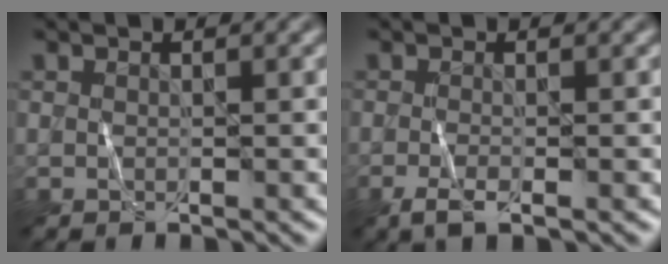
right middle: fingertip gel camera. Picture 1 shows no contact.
{"total": 2.0, "force": [-1.0, 0.5, 1.7], "torque": [-0.034, -0.002, -0.021]}